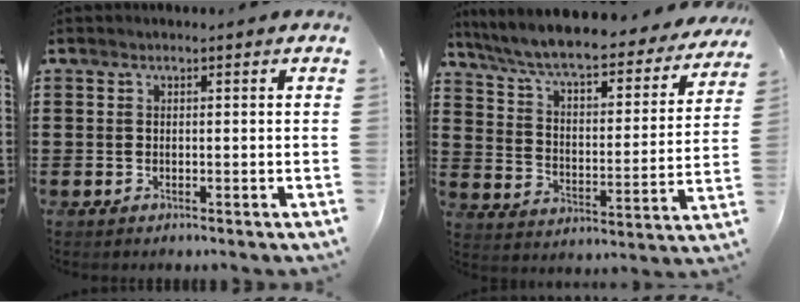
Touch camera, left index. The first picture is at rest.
{"total": 7.4, "force": [6.7, 0.6, 3.2], "torque": [-0.093, -0.047, 0.109]}